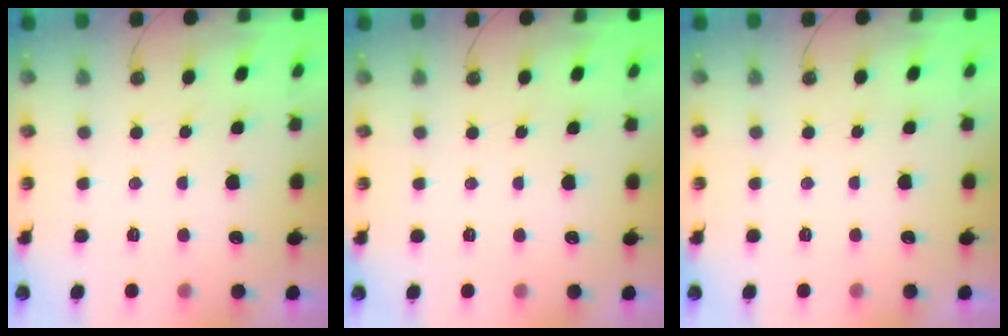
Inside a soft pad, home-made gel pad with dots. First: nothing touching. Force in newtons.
{"total": 0.0}
{"total": 0.0}